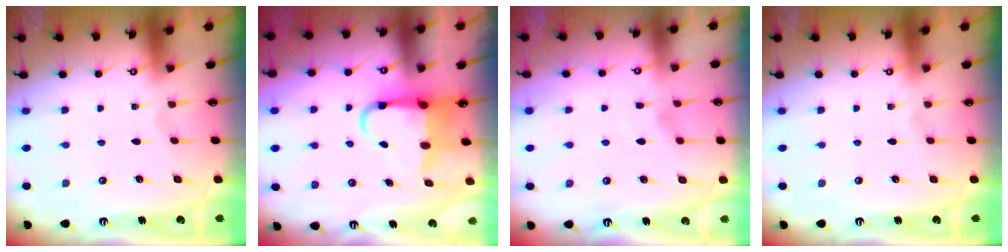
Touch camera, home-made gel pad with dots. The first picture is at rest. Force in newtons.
{"total": 6.8, "press": 6.6, "slide": 1.6}
{"total": 2.2, "press": 2.2, "slide": 0.5}
{"total": 0.0}